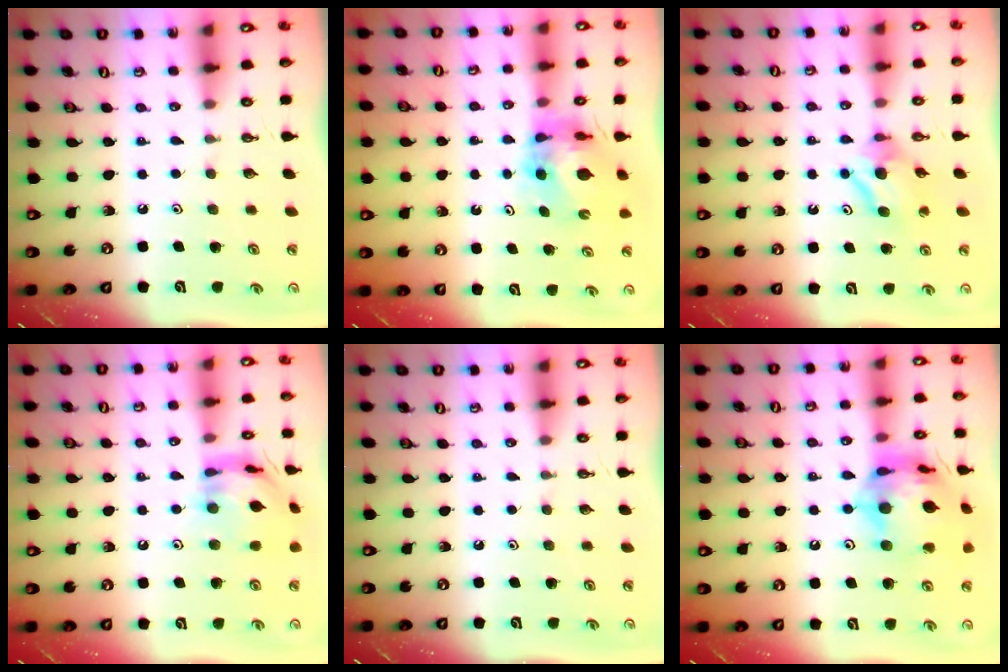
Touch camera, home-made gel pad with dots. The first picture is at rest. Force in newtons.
{"total": 10.0, "press": 10.0, "slide": 1.0}
{"total": 7.9, "press": 7.9, "slide": 0.2}
{"total": 14.1, "press": 14.0, "slide": 1.4}
{"total": 0.0}
{"total": 20.2, "press": 20.1, "slide": 2.3}